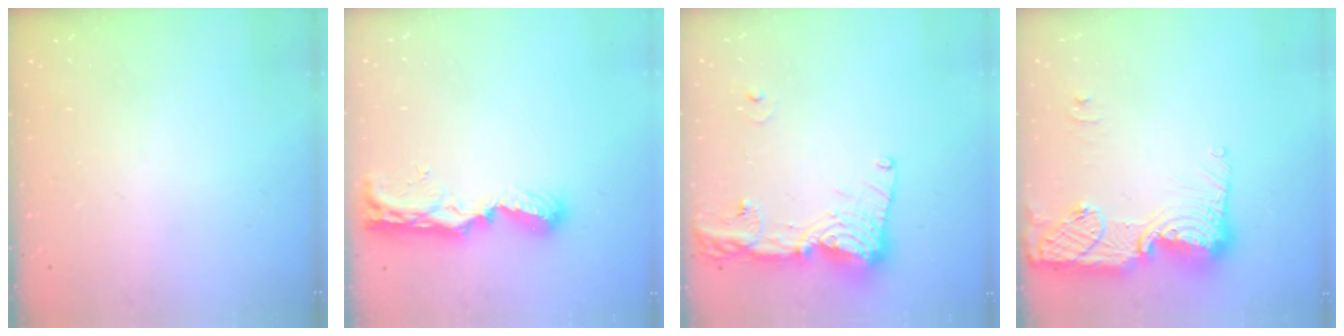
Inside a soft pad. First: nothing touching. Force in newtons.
{"total": 9.4, "press": 9.3, "slide": 1.2}
{"total": 15.2, "press": 15.1, "slide": 1.5}
{"total": 16.5, "press": 16.5, "slide": 1.1}